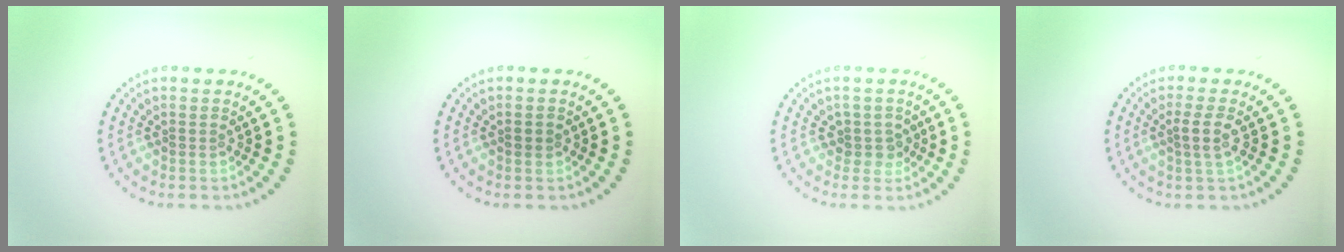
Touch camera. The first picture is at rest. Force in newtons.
{"total": 0.7, "press": 0.7, "slide": 0.1}
{"total": 1.8, "press": 1.5, "slide": 1.1}
{"total": 1.6, "press": 1.2, "slide": 1.0}